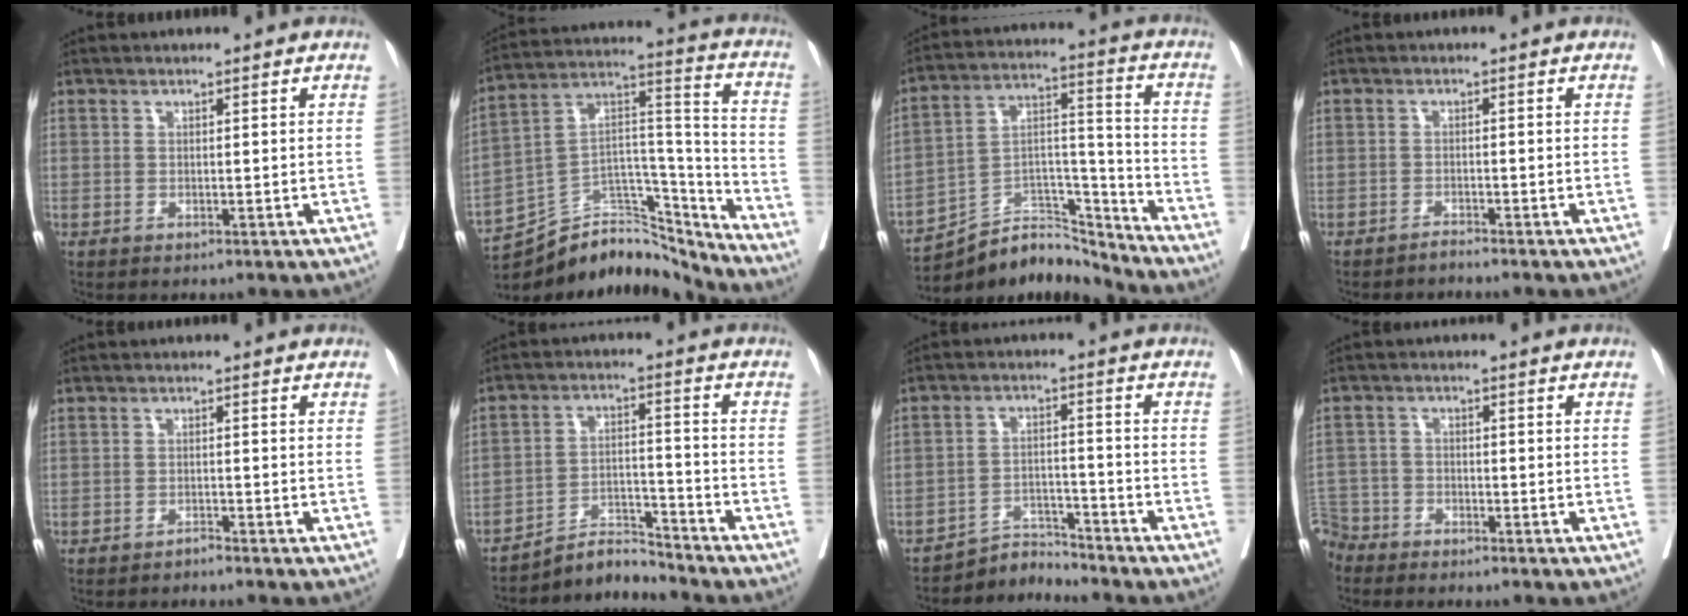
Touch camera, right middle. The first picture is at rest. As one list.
[{"total": 16.7, "force": [-16.0, 4.0, 3.1], "torque": [-0.052, 0.055, -0.258]}, {"total": 9.5, "force": [-9.4, 1.4, 0.0], "torque": [0.012, 0.051, -0.169]}, {"total": 2.1, "force": [1.8, -0.9, -0.7], "torque": [0.019, -0.010, 0.031]}, {"total": 0.9, "force": [-0.9, -0.3, 0.0], "torque": [0.003, 0.000, -0.016]}, {"total": 3.8, "force": [-3.4, -1.2, -1.3], "torque": [0.023, 0.008, -0.060]}, {"total": 3.0, "force": [-1.8, -1.1, -2.1], "torque": [0.042, -0.003, -0.031]}, {"total": 6.5, "force": [-6.0, 2.5, 0.4], "torque": [-0.007, 0.002, -0.120]}]